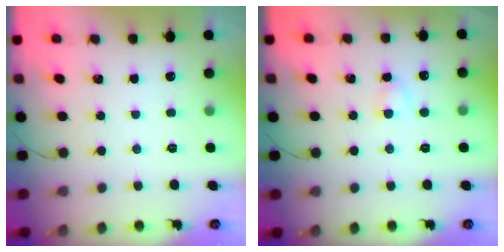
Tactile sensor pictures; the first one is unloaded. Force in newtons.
{"total": 2.7, "press": 2.5, "slide": 1.0}